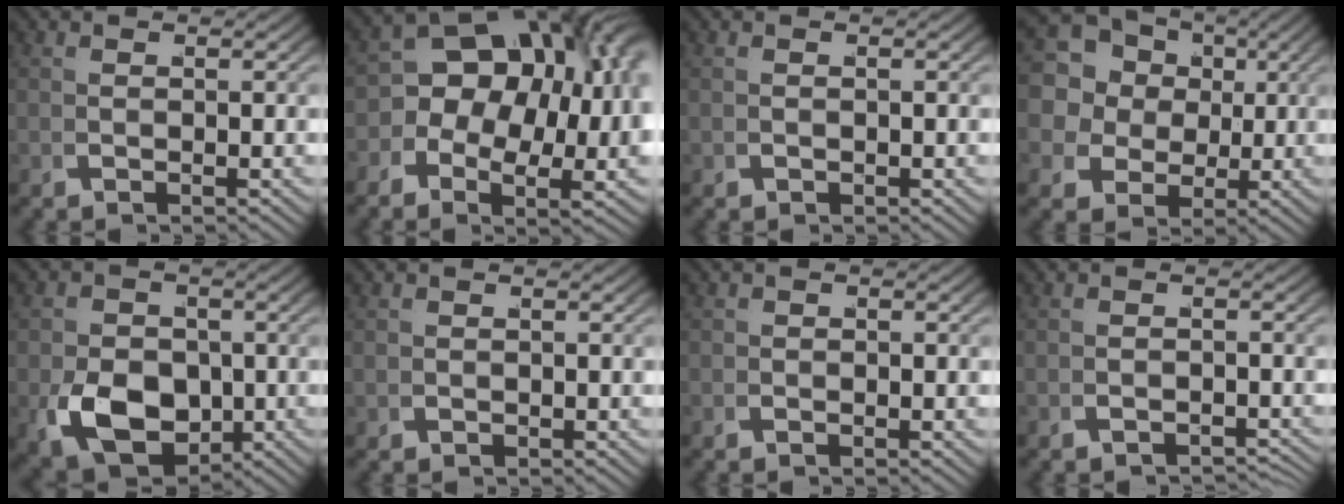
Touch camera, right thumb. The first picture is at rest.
{"total": 14.9, "force": [1.5, 10.0, 10.9], "torque": [-0.152, 0.004, 0.012]}
{"total": 0.5, "force": [-0.3, 0.4, 0.1], "torque": [-0.002, -0.004, -0.003]}
{"total": 12.4, "force": [3.4, 10.1, 6.4], "torque": [-0.144, -0.011, 0.044]}
{"total": 9.8, "force": [-2.2, 6.9, 6.6], "torque": [-0.125, -0.033, -0.024]}
{"total": 1.0, "force": [-0.2, 0.9, 0.4], "torque": [-0.008, -0.006, 0.000]}
{"total": 0.7, "force": [-0.3, 0.7, 0.2], "torque": [-0.003, 0.000, -0.008]}
{"total": 2.5, "force": [-2.4, 0.3, 0.1], "torque": [0.011, 0.000, -0.043]}